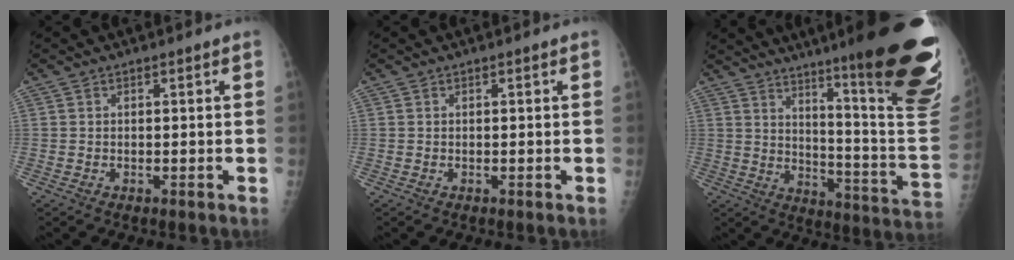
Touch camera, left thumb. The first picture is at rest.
{"total": 0.0}
{"total": 28.5, "force": [16.6, 3.1, 22.9], "torque": [-0.238, -0.090, 0.238]}